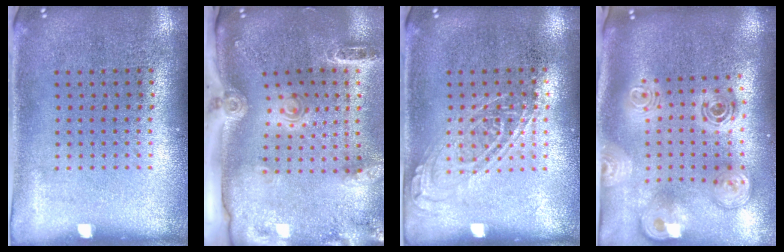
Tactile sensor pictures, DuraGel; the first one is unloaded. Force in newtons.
{"total": 2.8, "press": 2.1, "slide": 1.9}
{"total": 1.2, "press": 1.1, "slide": 0.4}
{"total": 3.0, "press": 2.0, "slide": 2.1}